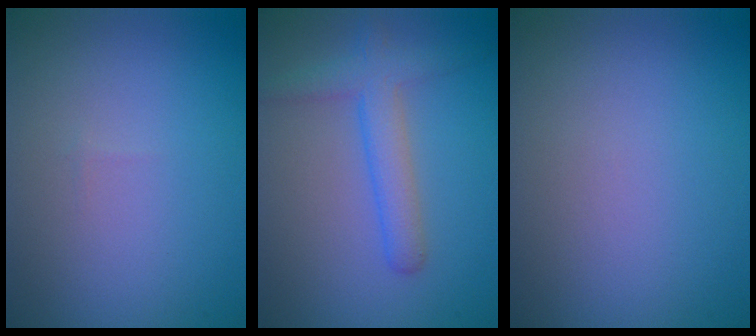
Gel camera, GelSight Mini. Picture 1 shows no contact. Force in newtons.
{"total": 3.5, "press": 3.5, "slide": 0.2}
{"total": 0.0}